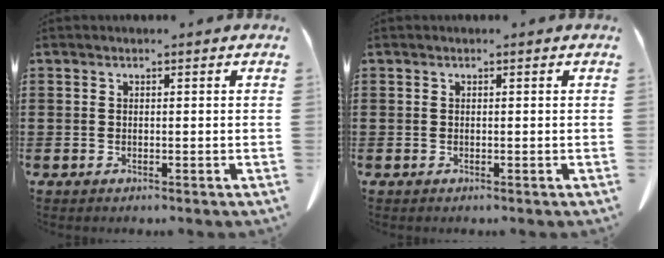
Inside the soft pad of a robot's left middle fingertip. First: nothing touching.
{"total": 0.0}